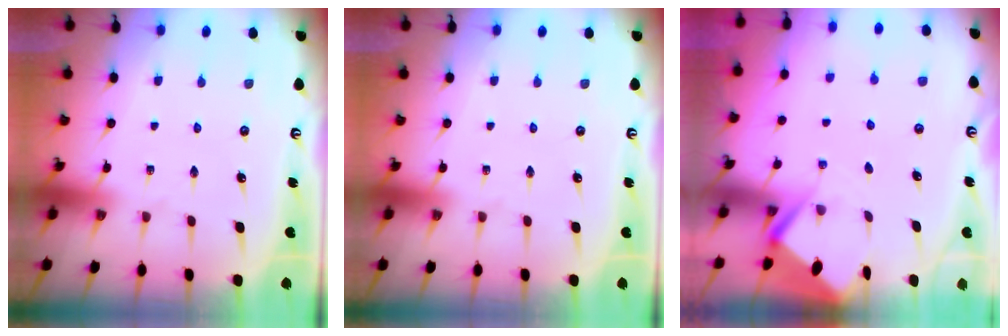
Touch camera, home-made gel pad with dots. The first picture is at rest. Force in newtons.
{"total": 0.0}
{"total": 2.9, "press": 2.9, "slide": 0.4}